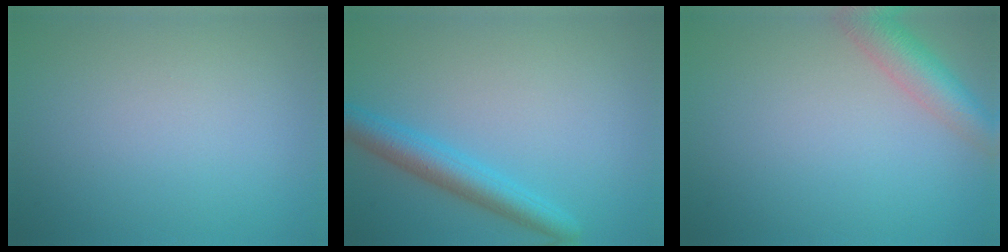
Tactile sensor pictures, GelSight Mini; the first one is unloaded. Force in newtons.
{"total": 3.9, "press": 3.9, "slide": 0.2}
{"total": 4.1, "press": 4.1, "slide": 0.3}